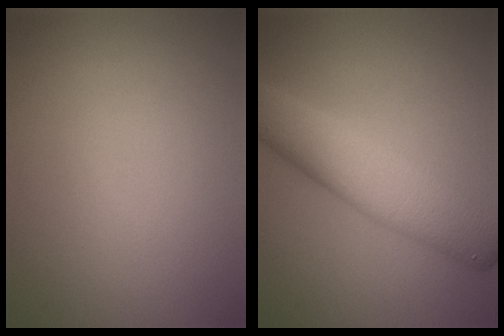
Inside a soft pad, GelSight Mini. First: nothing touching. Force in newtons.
{"total": 6.6, "press": 6.6, "slide": 0.1}